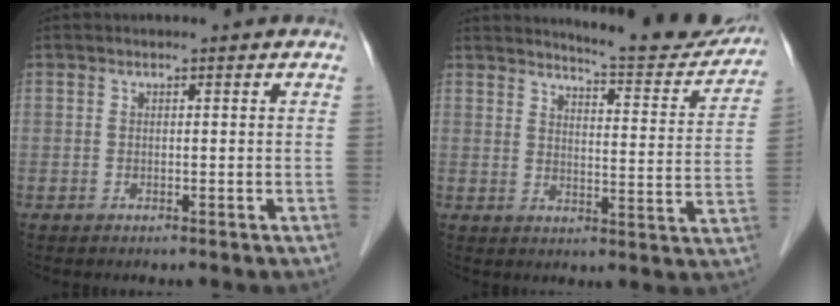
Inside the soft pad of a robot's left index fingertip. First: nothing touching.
{"total": 14.2, "force": [13.6, 1.4, 3.7], "torque": [-0.043, -0.047, 0.159]}